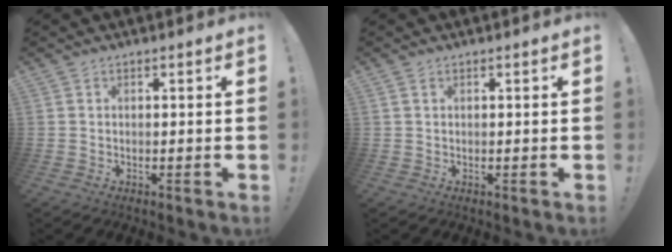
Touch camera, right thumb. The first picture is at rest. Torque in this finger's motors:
{"motor_torque": [0.09, -0.23, 0.13, 0.11, -0.01]}